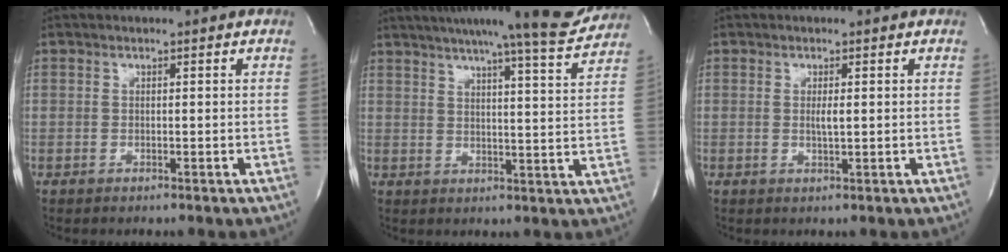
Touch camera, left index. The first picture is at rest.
{"total": 16.2, "force": [14.6, 0.5, 6.9], "torque": [-0.097, -0.024, 0.183]}
{"total": 1.6, "force": [0.0, 0.1, 1.6], "torque": [-0.032, -0.003, 0.001]}